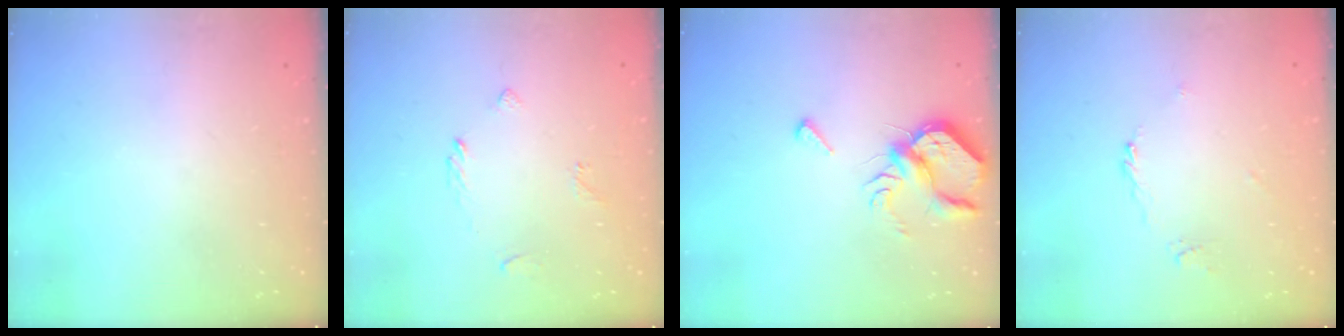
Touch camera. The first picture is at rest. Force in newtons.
{"total": 2.8, "press": 2.7, "slide": 0.6}
{"total": 6.3, "press": 6.3, "slide": 0.9}
{"total": 3.7, "press": 3.6, "slide": 0.8}